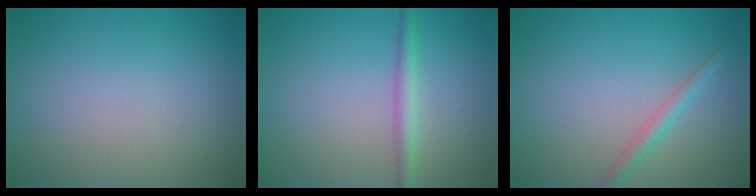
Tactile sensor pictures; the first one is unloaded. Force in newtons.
{"total": 1.7, "press": 1.7, "slide": 0.1}
{"total": 1.6, "press": 1.6, "slide": 0.0}